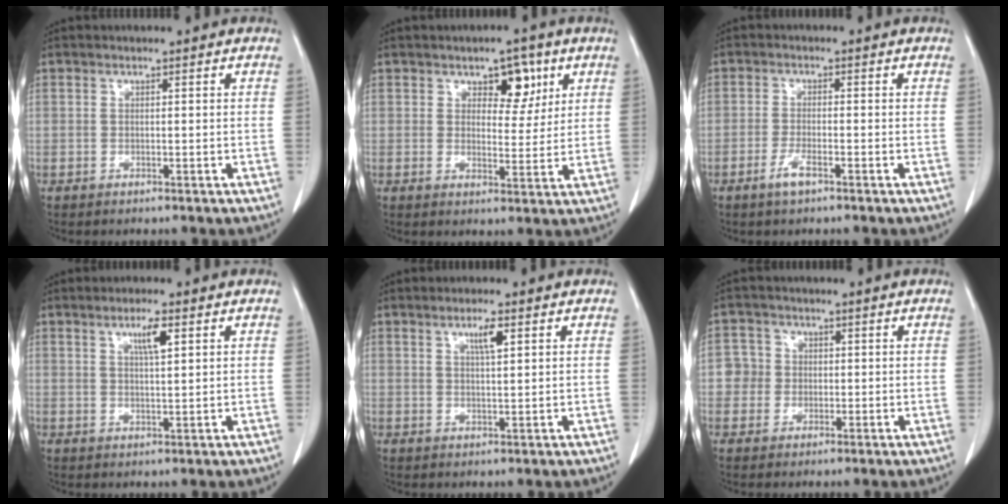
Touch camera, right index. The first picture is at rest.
{"total": 5.5, "force": [2.8, 3.0, 3.6], "torque": [-0.040, 0.004, 0.040]}
{"total": 2.8, "force": [-1.8, 0.5, 2.1], "torque": [-0.045, -0.002, -0.037]}
{"total": 3.6, "force": [1.7, 0.4, 3.1], "torque": [-0.054, -0.001, 0.029]}
{"total": 3.0, "force": [1.4, 0.3, 2.6], "torque": [-0.046, -0.001, 0.024]}
{"total": 3.5, "force": [0.0, 3.5, 0.2], "torque": [0.010, 0.013, -0.001]}